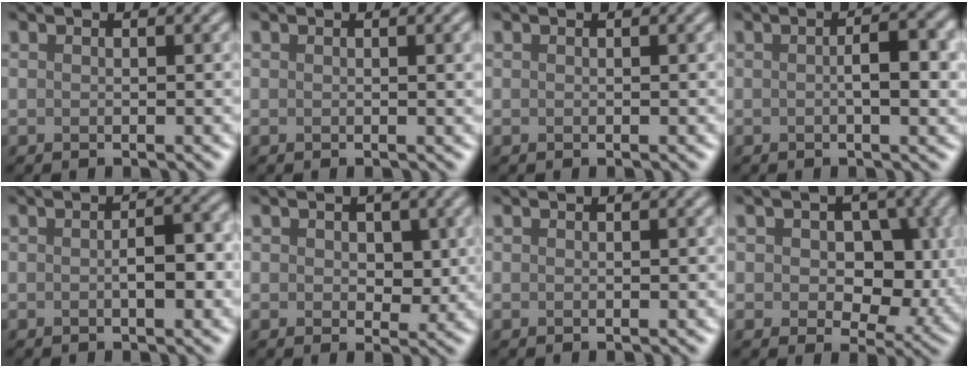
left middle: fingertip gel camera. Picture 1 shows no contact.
{"total": 1.2, "force": [0.2, 0.3, 1.1], "torque": [-0.012, 0.003, 0.002]}
{"total": 0.0}
{"total": 3.7, "force": [-0.1, 1.0, 3.5], "torque": [-0.056, 0.003, -0.001]}
{"total": 2.9, "force": [-0.5, 1.0, 2.7], "torque": [-0.043, 0.003, -0.008]}
{"total": 2.2, "force": [0.5, 1.6, 1.4], "torque": [-0.021, -0.005, 0.006]}
{"total": 0.0}
{"total": 6.5, "force": [0.7, 4.4, 4.7], "torque": [-0.064, -0.008, 0.007]}